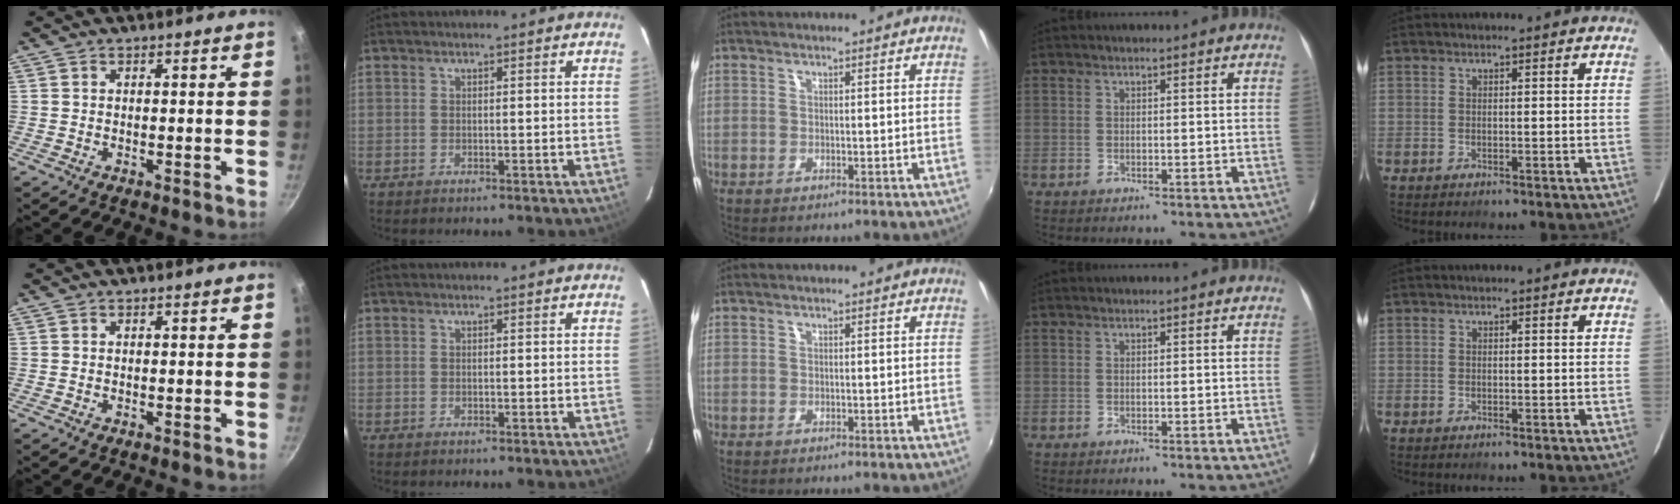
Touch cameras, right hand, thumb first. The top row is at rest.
{}